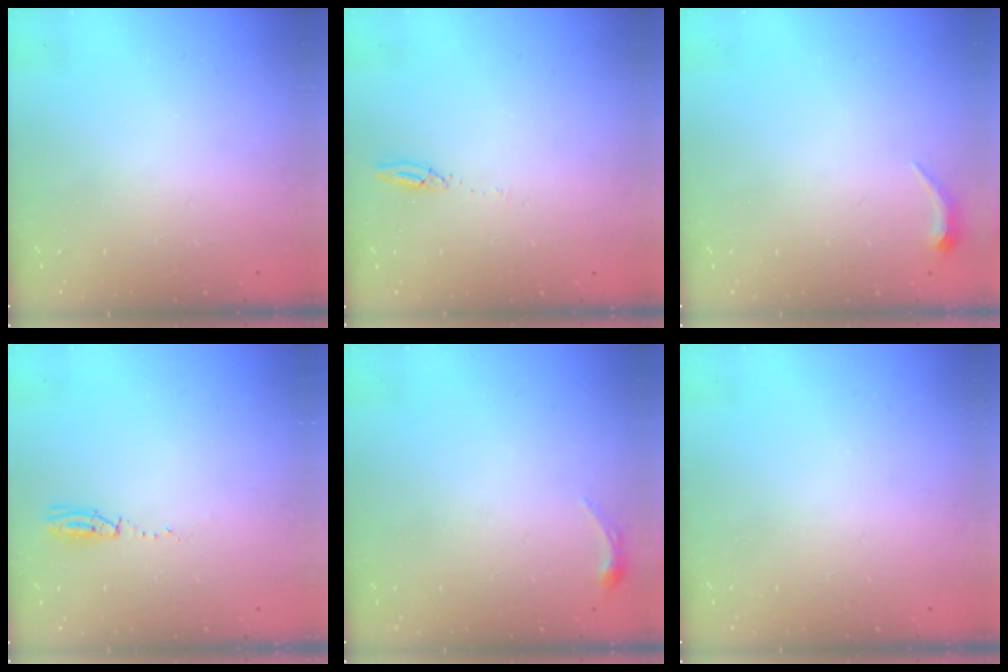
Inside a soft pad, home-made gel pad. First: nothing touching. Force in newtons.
{"total": 2.7, "press": 2.7, "slide": 0.2}
{"total": 3.5, "press": 3.4, "slide": 0.7}
{"total": 3.5, "press": 2.8, "slide": 2.2}
{"total": 3.9, "press": 3.8, "slide": 0.7}
{"total": 0.0}